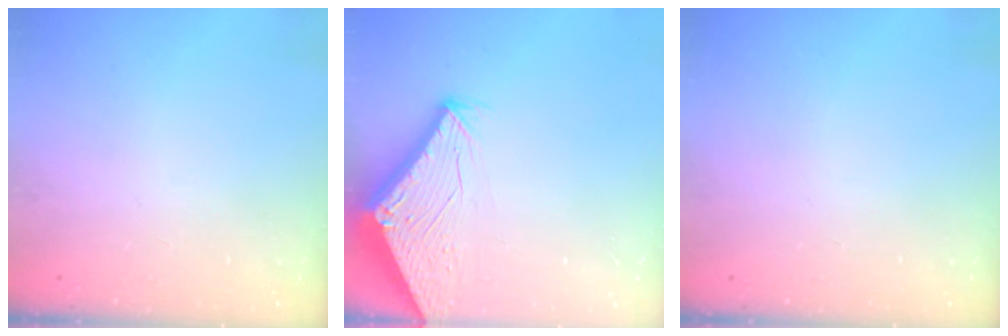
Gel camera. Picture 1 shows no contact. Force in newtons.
{"total": 2.9, "press": 2.9, "slide": 0.1}
{"total": 0.0}